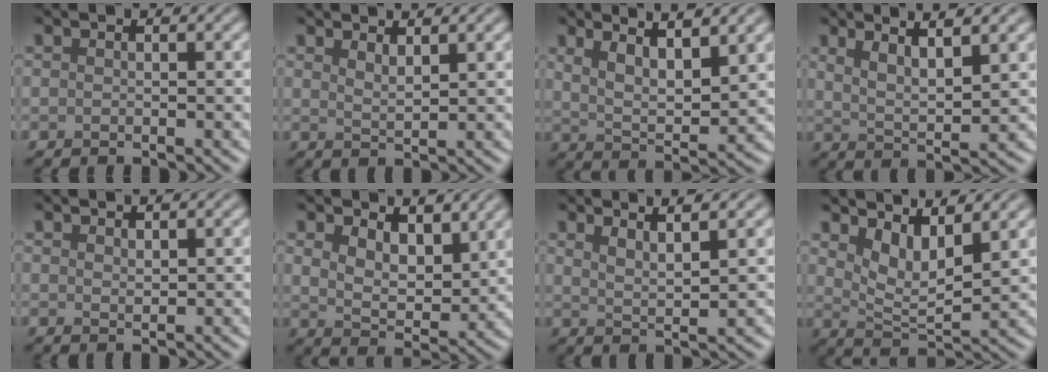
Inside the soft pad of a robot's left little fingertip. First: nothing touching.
{"total": 1.7, "force": [1.4, 0.4, 0.9], "torque": [-0.015, -0.001, 0.026]}
{"total": 5.7, "force": [3.4, 1.4, 4.3], "torque": [-0.074, -0.003, 0.061]}
{"total": 4.3, "force": [2.8, 0.8, 3.2], "torque": [-0.053, -0.001, 0.051]}
{"total": 0.8, "force": [0.6, 0.2, 0.3], "torque": [-0.008, -0.001, 0.014]}
{"total": 5.2, "force": [2.8, 2.8, 3.4], "torque": [-0.070, -0.013, 0.041]}
{"total": 3.2, "force": [2.2, 0.6, 2.2], "torque": [-0.031, 0.002, 0.035]}
{"total": 4.4, "force": [2.4, 1.8, 3.2], "torque": [-0.067, -0.014, 0.045]}